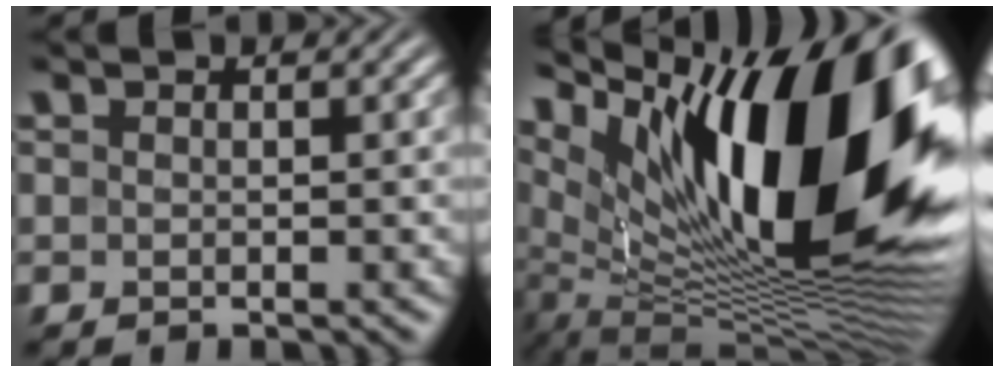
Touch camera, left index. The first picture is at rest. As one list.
[{"total": 18.3, "force": [6.8, 6.4, 15.7], "torque": [-0.234, 0.015, 0.111]}]